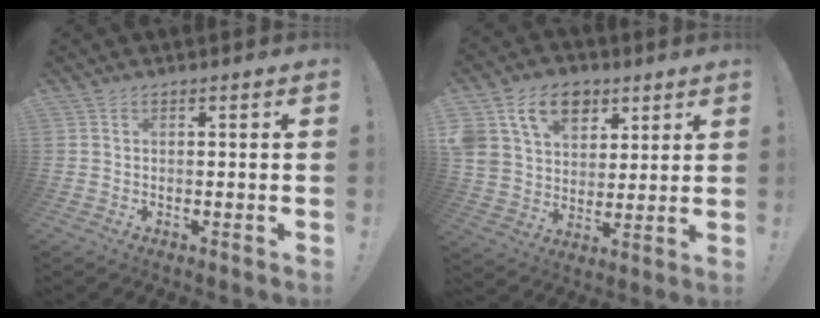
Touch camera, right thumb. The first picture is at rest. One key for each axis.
{"total": 15.9, "fx": 8.0, "fy": 11.3, "fz": 7.9, "tx": -0.128, "ty": -0.026, "tz": 0.153}